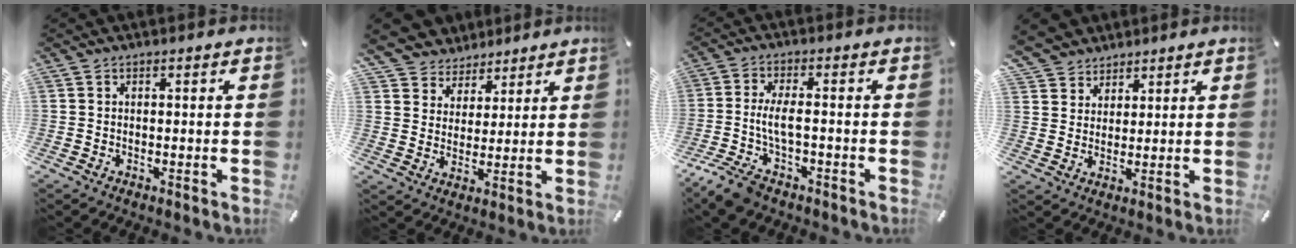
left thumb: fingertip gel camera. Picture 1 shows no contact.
{"total": 7.3, "force": [5.5, 4.8, -0.2], "torque": [-0.016, -0.049, 0.105]}
{"total": 7.4, "force": [-2.9, 2.6, 6.3], "torque": [-0.129, 0.007, -0.053]}
{"total": 6.3, "force": [4.7, 4.2, -0.2], "torque": [-0.015, -0.025, 0.092]}